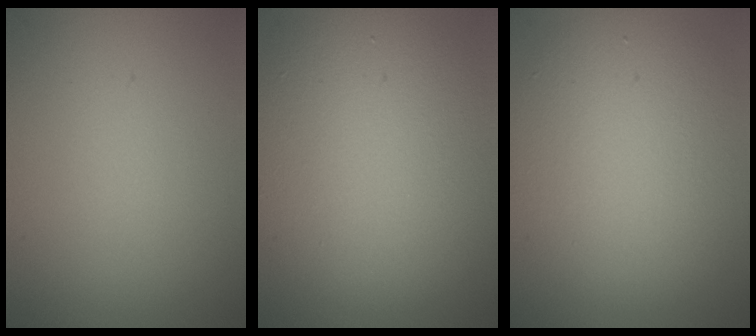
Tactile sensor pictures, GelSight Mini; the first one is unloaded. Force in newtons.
{"total": 9.7, "press": 9.7, "slide": 0.9}
{"total": 7.0, "press": 7.0, "slide": 0.5}